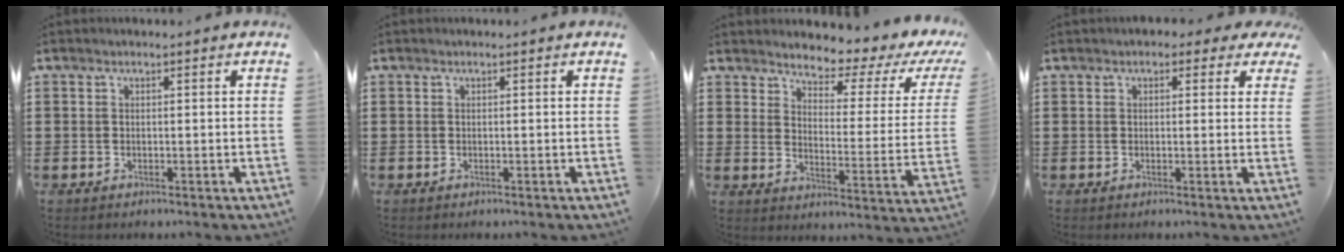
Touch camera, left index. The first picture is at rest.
{"total": 0.0}
{"total": 3.4, "force": [3.1, 0.6, 1.2], "torque": [-0.040, -0.031, 0.043]}
{"total": 1.6, "force": [0.7, 1.1, 0.9], "torque": [-0.014, 0.006, 0.009]}